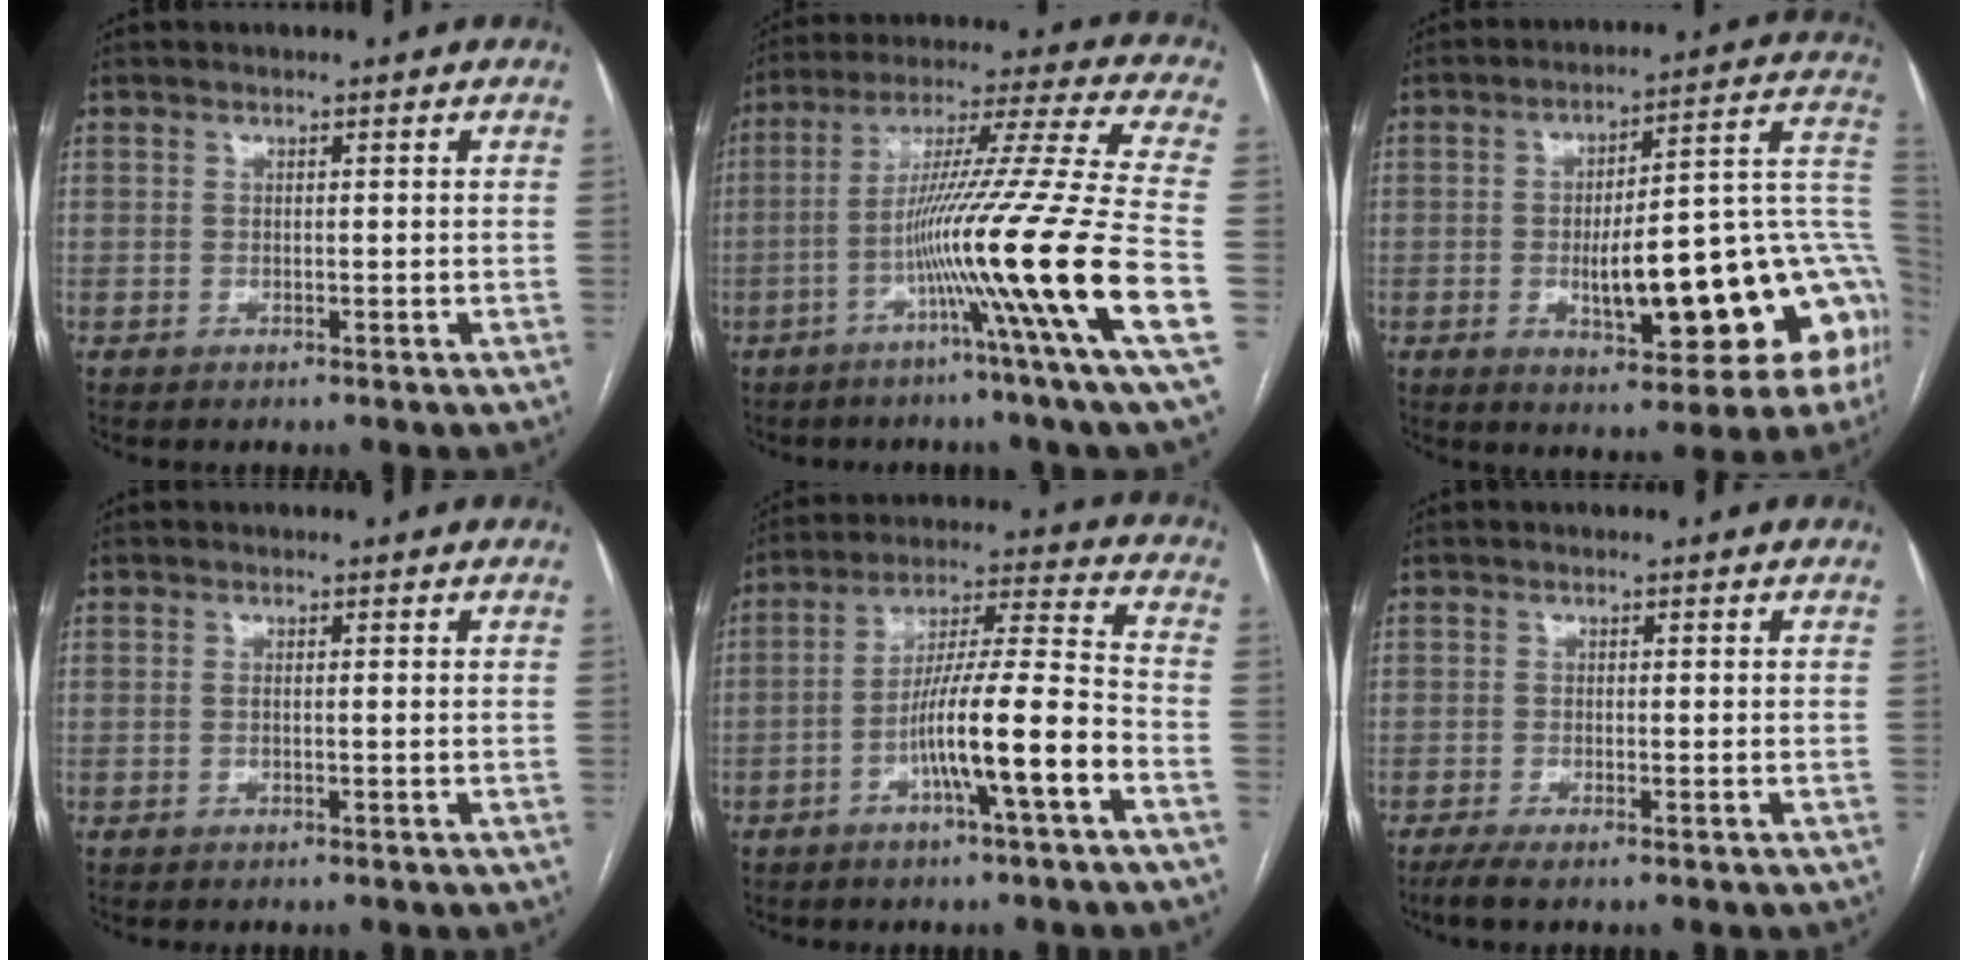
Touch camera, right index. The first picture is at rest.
{"total": 24.3, "force": [-6.7, -2.5, 23.3], "torque": [-0.367, -0.023, -0.130]}
{"total": 22.3, "force": [-5.2, 6.0, 20.9], "torque": [-0.189, 0.036, -0.056]}
{"total": 0.7, "force": [0.0, 0.0, 0.7], "torque": [-0.017, -0.001, 0.000]}
{"total": 13.0, "force": [-5.2, -0.1, 11.9], "torque": [-0.210, 0.010, -0.090]}
{"total": 2.4, "force": [-1.6, 0.3, 1.8], "torque": [-0.034, -0.006, -0.033]}